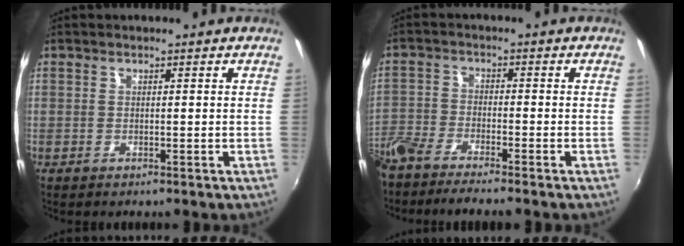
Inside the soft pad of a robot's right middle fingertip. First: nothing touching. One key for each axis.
{"total": 7.8, "fx": -6.7, "fy": 0.9, "fz": 3.8, "tx": -0.102, "ty": -0.021, "tz": -0.133}